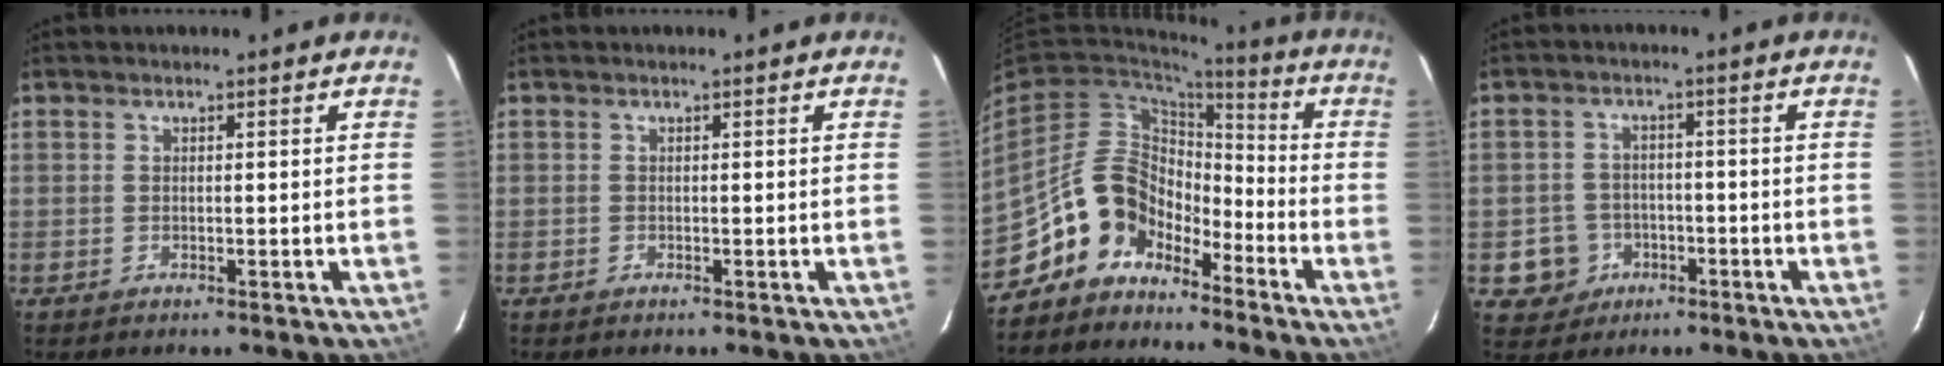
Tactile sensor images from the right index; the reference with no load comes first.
{"total": 0.0}
{"total": 11.8, "force": [-8.9, 7.2, 3.1], "torque": [-0.066, 0.038, -0.170]}
{"total": 6.3, "force": [-2.4, 5.8, 0.8], "torque": [-0.032, 0.020, -0.029]}